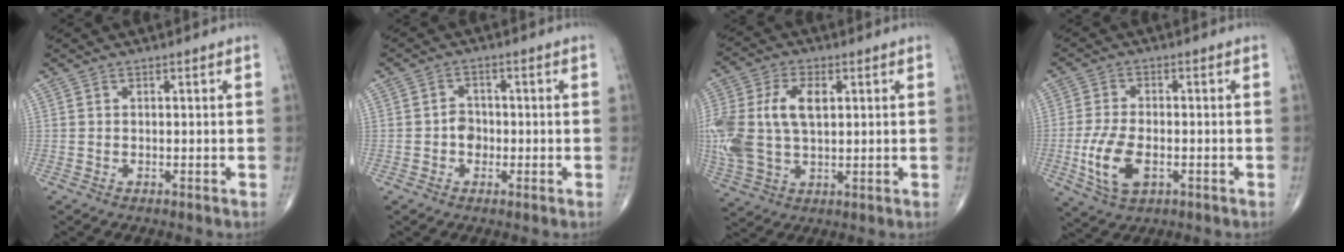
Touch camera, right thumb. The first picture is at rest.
{"total": 2.9, "force": [-0.7, 2.4, 1.4], "torque": [-0.002, 0.006, -0.019]}
{"total": 17.3, "force": [1.9, 10.5, 13.7], "torque": [-0.325, 0.007, 0.040]}
{"total": 9.1, "force": [-2.5, 4.8, 7.3], "torque": [-0.152, 0.001, -0.042]}